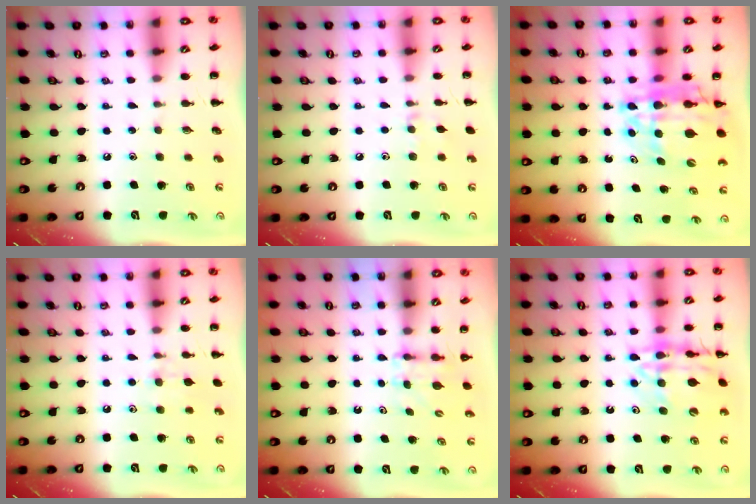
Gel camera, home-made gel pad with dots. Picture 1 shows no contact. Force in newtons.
{"total": 5.9, "press": 5.6, "slide": 1.8}
{"total": 17.0, "press": 16.3, "slide": 4.6}
{"total": 8.1, "press": 7.9, "slide": 1.8}
{"total": 3.1, "press": 2.8, "slide": 1.2}
{"total": 17.4, "press": 17.2, "slide": 2.4}